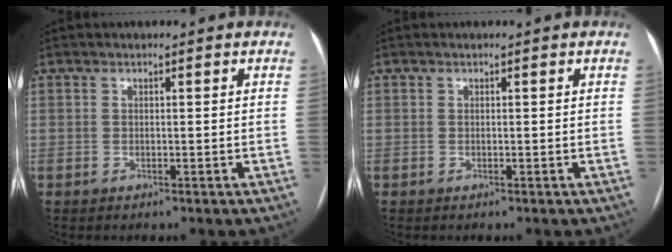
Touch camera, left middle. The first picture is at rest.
{"total": 0.0}